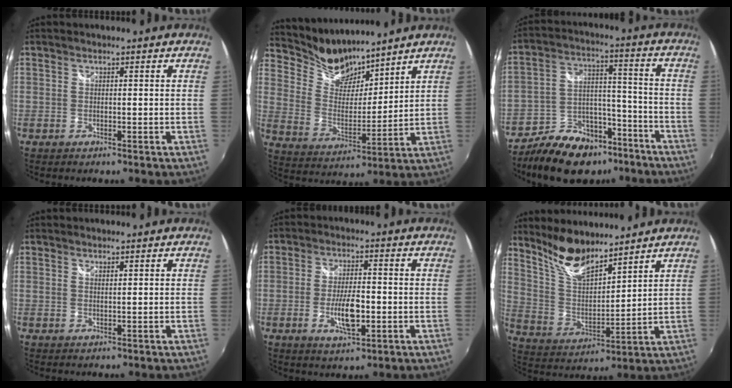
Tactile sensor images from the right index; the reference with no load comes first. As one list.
[{"total": 12.1, "force": [10.8, 4.7, 3.1], "torque": [-0.080, -0.002, 0.204]}, {"total": 17.1, "force": [-12.2, 9.3, 7.5], "torque": [-0.150, 0.036, -0.183]}, {"total": 0.7, "force": [0.6, 0.1, 0.3], "torque": [-0.005, 0.000, 0.009]}, {"total": 7.7, "force": [-2.0, 3.0, 6.8], "torque": [-0.133, -0.007, -0.034]}, {"total": 11.2, "force": [9.3, 3.0, 5.4], "torque": [-0.108, -0.003, 0.186]}]